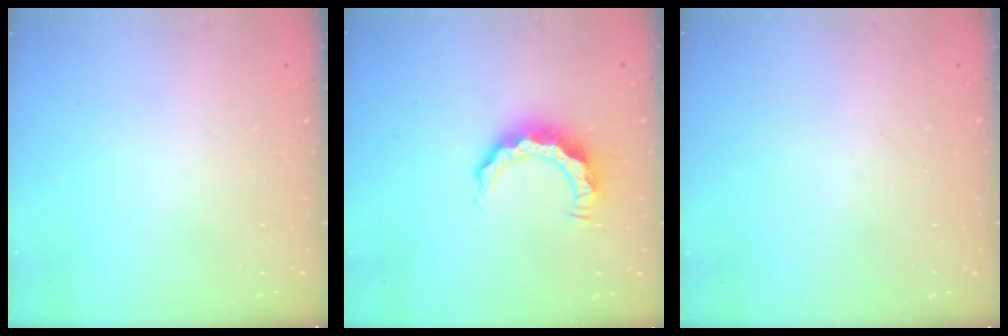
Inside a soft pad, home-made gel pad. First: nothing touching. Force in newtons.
{"total": 8.0, "press": 8.0, "slide": 0.1}
{"total": 1.4, "press": 1.4, "slide": 0.1}